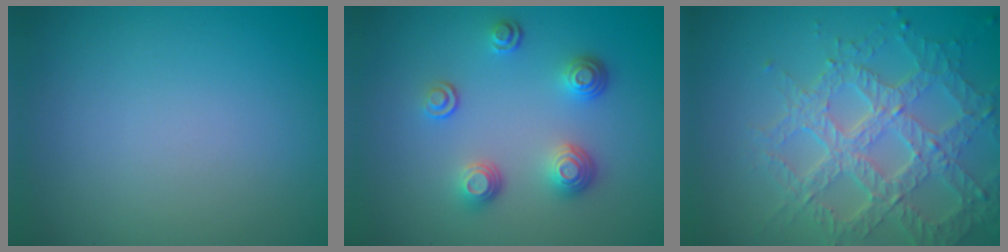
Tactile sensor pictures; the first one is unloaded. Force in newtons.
{"total": 3.5, "press": 2.7, "slide": 2.1}
{"total": 7.4, "press": 5.4, "slide": 5.0}